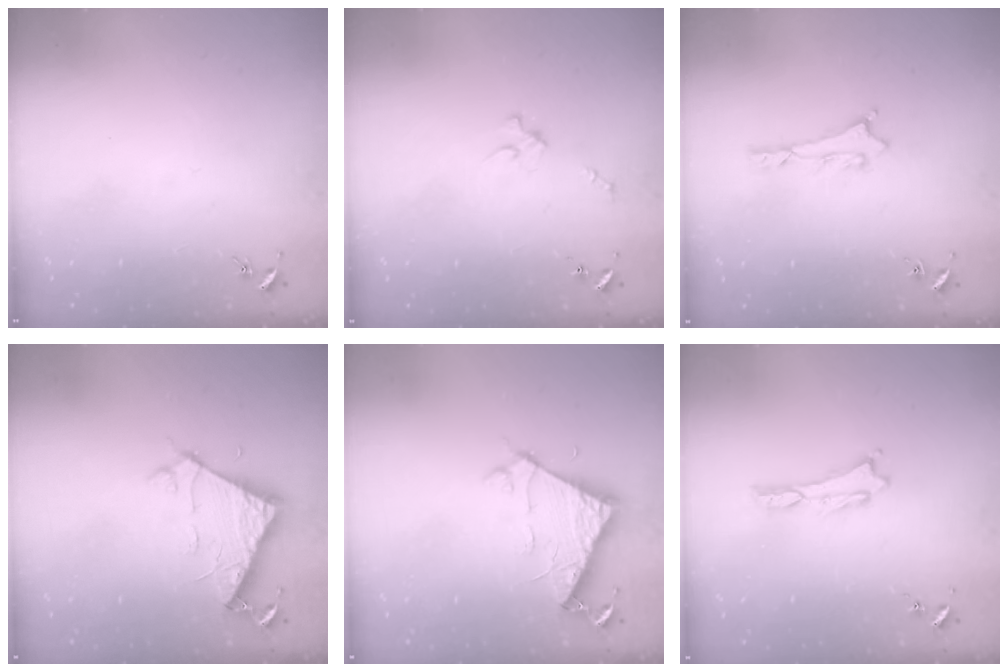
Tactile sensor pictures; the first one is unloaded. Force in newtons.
{"total": 2.3, "press": 2.2, "slide": 0.3}
{"total": 0.8, "press": 0.8, "slide": 0.2}
{"total": 6.5, "press": 6.5, "slide": 0.5}
{"total": 6.5, "press": 6.5, "slide": 0.5}
{"total": 0.0}